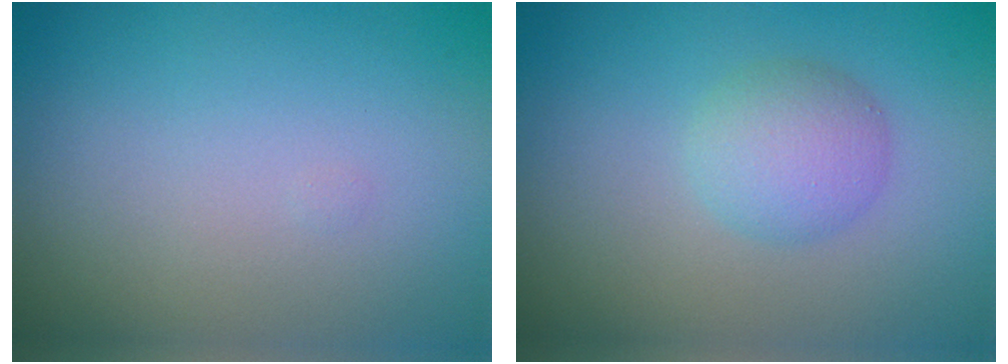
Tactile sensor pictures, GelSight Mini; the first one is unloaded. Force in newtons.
{"total": 2.9, "press": 2.9, "slide": 0.1}